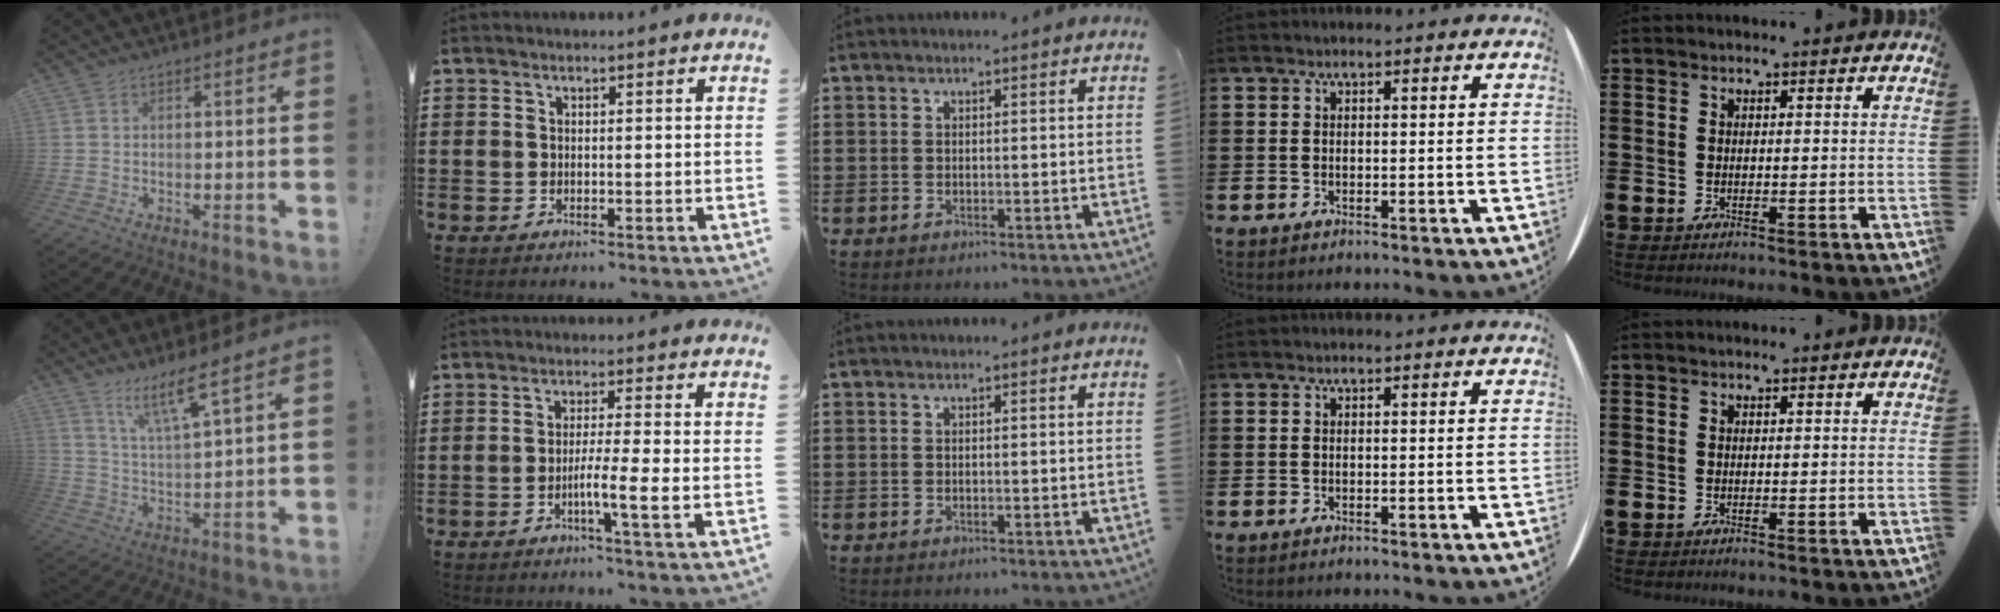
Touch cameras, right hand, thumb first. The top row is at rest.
{"thumb": {"total": 10.0, "force": [7.0, 0.9, 7.1], "torque": [-0.124, -0.037, 0.115]}, "index": {"total": 5.5, "force": [-1.8, -0.3, 5.2], "torque": [-0.088, -0.011, -0.031]}}